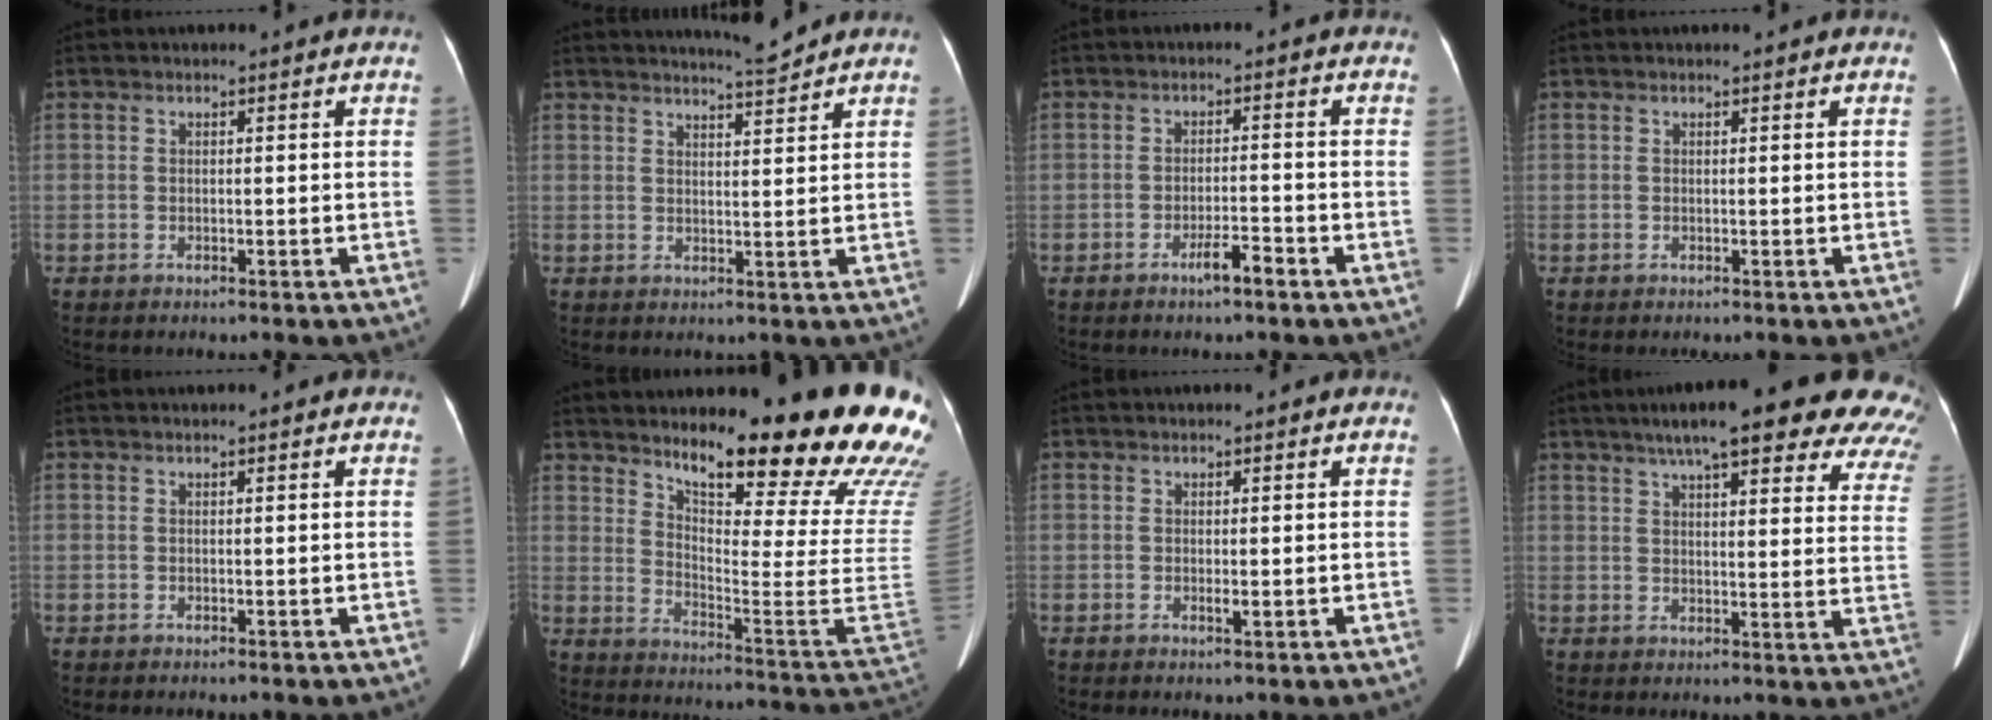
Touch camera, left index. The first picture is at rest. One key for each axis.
{"total": 3.8, "fx": 3.6, "fy": -0.8, "fz": 0.6, "tx": -0.015, "ty": -0.011, "tz": 0.057}
{"total": 3.2, "fx": -2.3, "fy": 0.3, "fz": 2.1, "tx": -0.039, "ty": -0.002, "tz": -0.040}
{"total": 0.0}
{"total": 1.3, "fx": 1.0, "fy": 0.1, "fz": 0.8, "tx": -0.009, "ty": 0.017, "tz": 0.014}
{"total": 27.2, "fx": 21.4, "fy": 2.0, "fz": 16.6, "tx": -0.209, "ty": -0.097, "tz": 0.276}
{"total": 0.9, "fx": 0.1, "fy": 0.2, "fz": 0.9, "tx": -0.016, "ty": -0.001, "tz": 0.001}
{"total": 25.4, "fx": 20.0, "fy": 4.2, "fz": 15.1, "tx": -0.175, "ty": 0.003, "tz": 0.231}